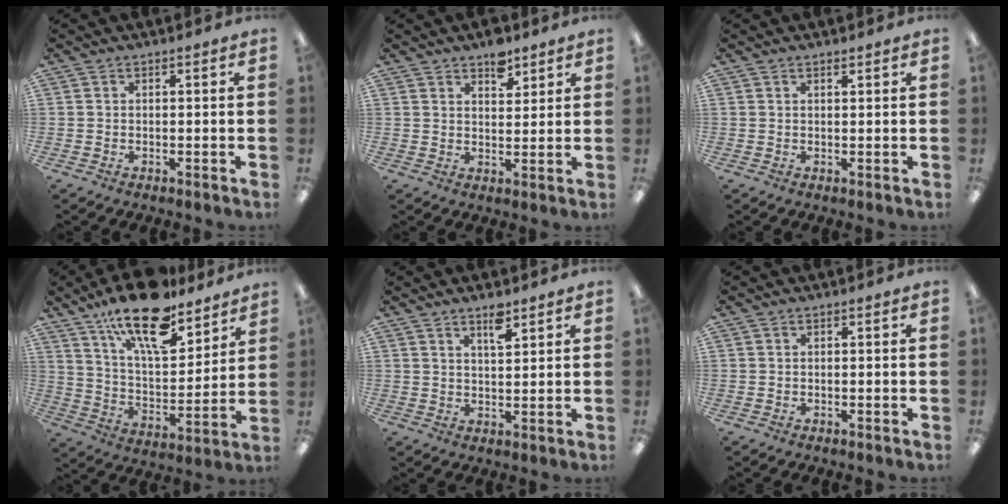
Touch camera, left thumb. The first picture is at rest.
{"total": 5.8, "force": [4.2, 3.0, 2.6], "torque": [-0.021, -0.024, 0.070]}
{"total": 0.8, "force": [0.8, 0.1, 0.2], "torque": [-0.005, 0.000, 0.014]}
{"total": 20.3, "force": [14.7, 7.4, 11.8], "torque": [-0.196, -0.084, 0.250]}
{"total": 4.6, "force": [3.4, 1.4, 2.8], "torque": [-0.040, -0.013, 0.054]}
{"total": 0.0}